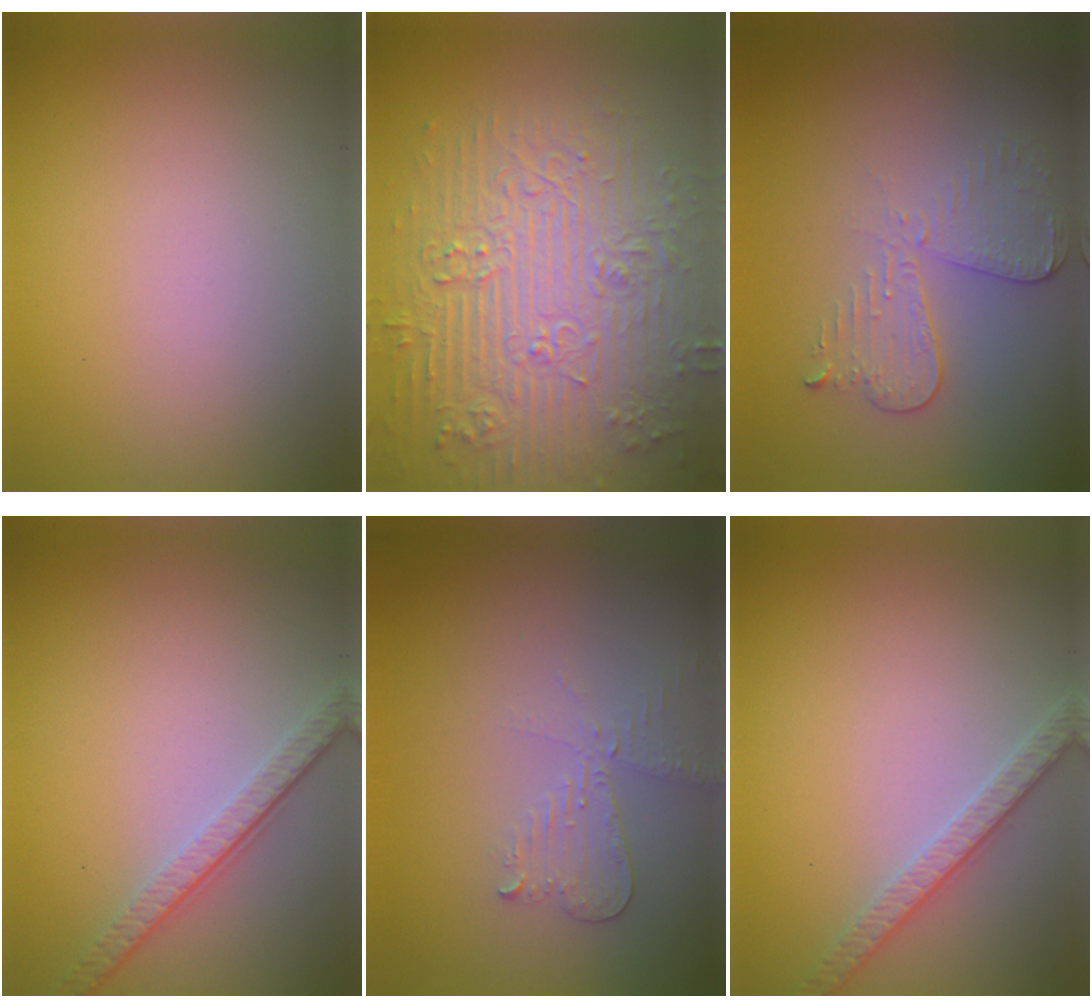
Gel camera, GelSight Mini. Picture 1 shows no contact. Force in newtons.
{"total": 9.2, "press": 6.8, "slide": 6.2}
{"total": 3.0, "press": 2.7, "slide": 1.2}
{"total": 3.6, "press": 2.5, "slide": 2.6}
{"total": 2.2, "press": 2.2, "slide": 0.1}
{"total": 2.7, "press": 2.6, "slide": 0.6}